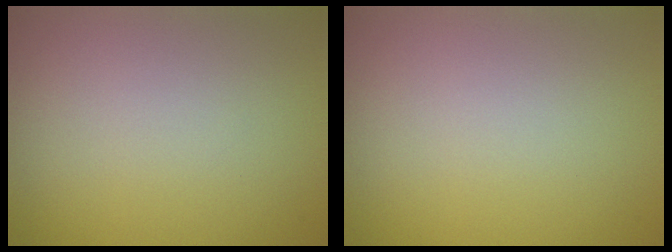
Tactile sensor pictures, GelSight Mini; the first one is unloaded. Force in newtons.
{"total": 0.0}